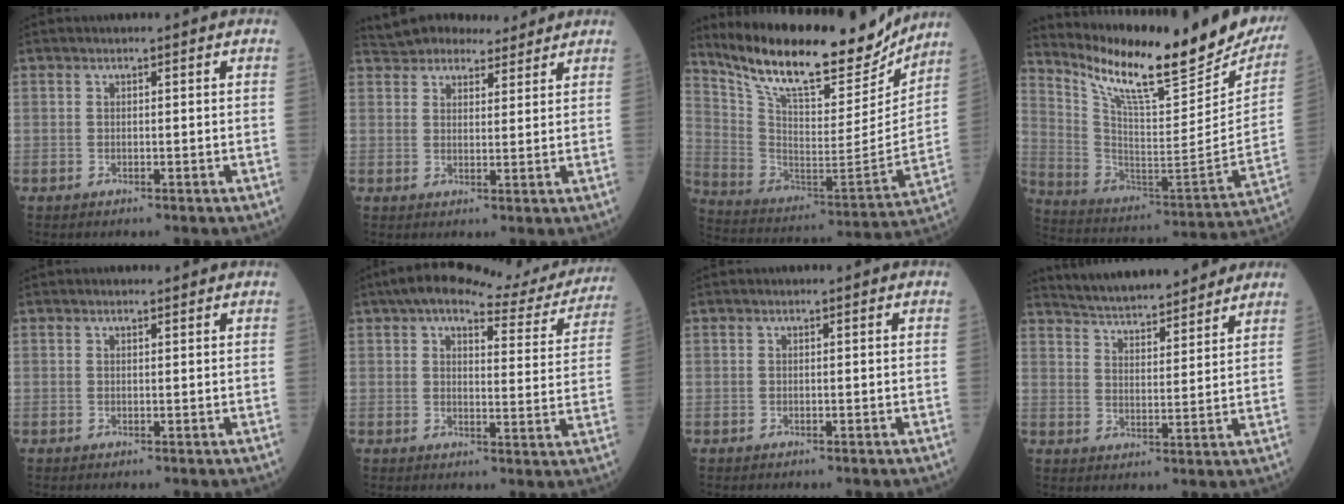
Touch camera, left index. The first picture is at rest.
{"total": 10.2, "force": [9.4, 3.4, 2.2], "torque": [-0.030, 0.025, 0.141]}
{"total": 22.7, "force": [19.3, 5.5, 10.7], "torque": [-0.195, -0.019, 0.311]}
{"total": 26.1, "force": [21.2, 4.8, 14.4], "torque": [-0.246, -0.052, 0.312]}
{"total": 0.5, "force": [0.5, 0.1, 0.0], "torque": [-0.011, -0.003, 0.008]}
{"total": 17.9, "force": [15.8, 4.3, 7.2], "torque": [-0.087, 0.003, 0.184]}
{"total": 0.0}
{"total": 14.9, "force": [13.6, 2.2, 5.5], "torque": [-0.086, 0.012, 0.203]}